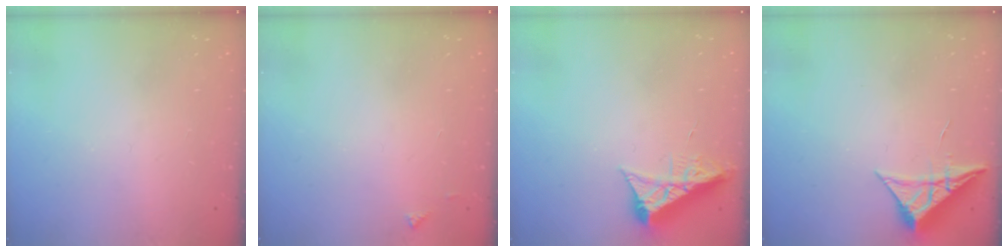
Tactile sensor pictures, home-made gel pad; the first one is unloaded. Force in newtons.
{"total": 3.8, "press": 3.7, "slide": 0.6}
{"total": 7.7, "press": 7.6, "slide": 1.0}
{"total": 6.6, "press": 6.6, "slide": 0.2}